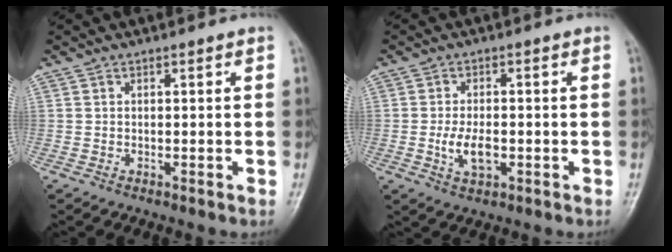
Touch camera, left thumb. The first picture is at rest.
{"total": 5.3, "force": [-1.2, 2.8, 4.3], "torque": [-0.081, 0.001, -0.019]}